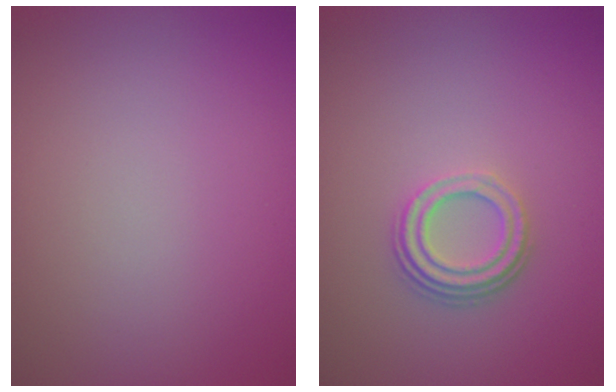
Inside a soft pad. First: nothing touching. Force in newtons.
{"total": 3.1, "press": 2.2, "slide": 2.2}